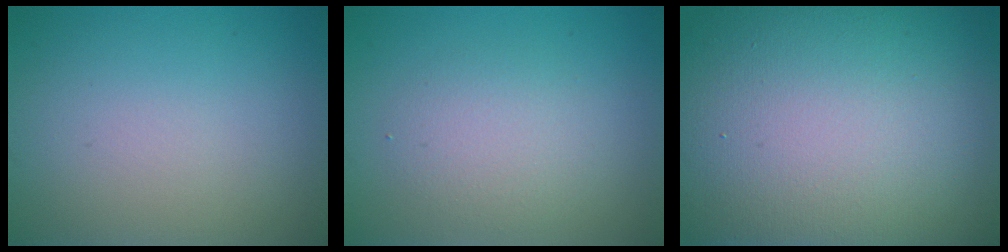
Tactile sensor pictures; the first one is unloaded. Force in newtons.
{"total": 2.7, "press": 2.7, "slide": 0.2}
{"total": 22.8, "press": 22.7, "slide": 1.1}